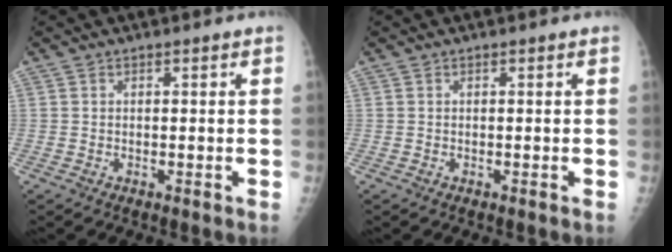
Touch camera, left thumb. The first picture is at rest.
{"total": 0.0}